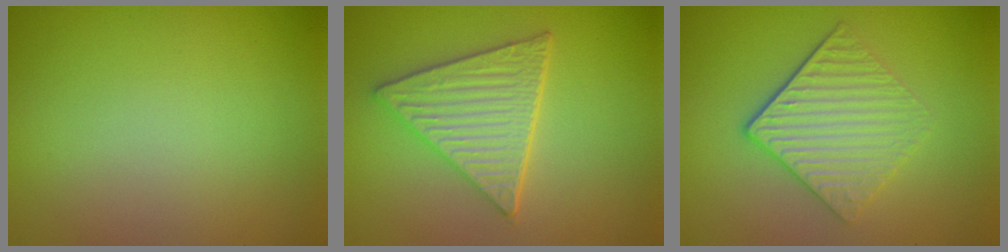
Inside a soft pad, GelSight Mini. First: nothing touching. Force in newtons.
{"total": 5.9, "press": 4.4, "slide": 3.8}
{"total": 4.1, "press": 3.4, "slide": 2.3}